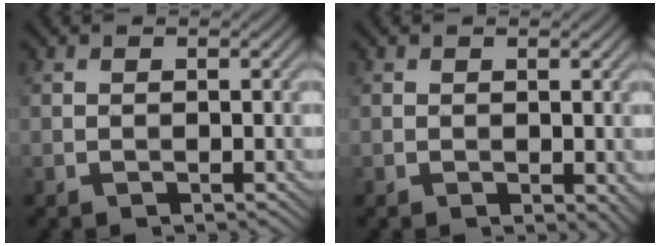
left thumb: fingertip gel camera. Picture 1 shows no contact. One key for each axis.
{"total": 1.3, "fx": 0.1, "fy": 0.8, "fz": 1.0, "tx": -0.014, "ty": -0.003, "tz": 0.004}